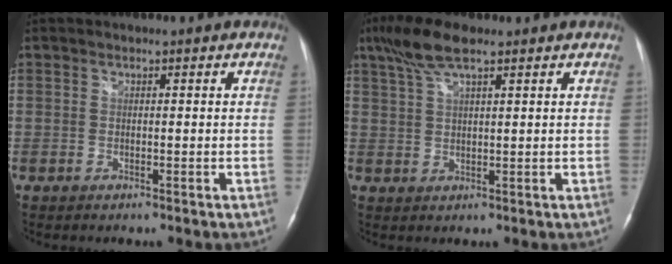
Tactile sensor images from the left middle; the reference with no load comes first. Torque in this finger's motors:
{"motor_torque": [0.68, -0.27, 0.04, 0.09]}